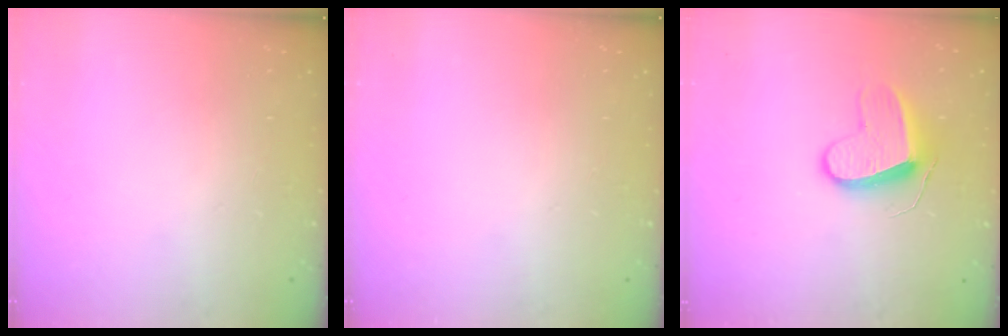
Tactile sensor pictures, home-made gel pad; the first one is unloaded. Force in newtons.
{"total": 0.0}
{"total": 9.9, "press": 9.8, "slide": 0.8}